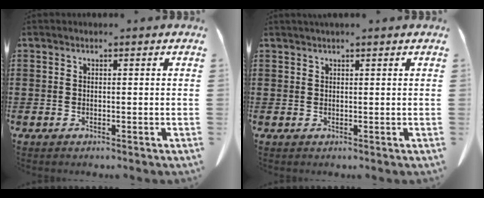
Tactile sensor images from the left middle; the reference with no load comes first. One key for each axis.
{"total": 0.9, "fx": 0.8, "fy": -0.1, "fz": 0.4, "tx": -0.009, "ty": -0.002, "tz": 0.016}